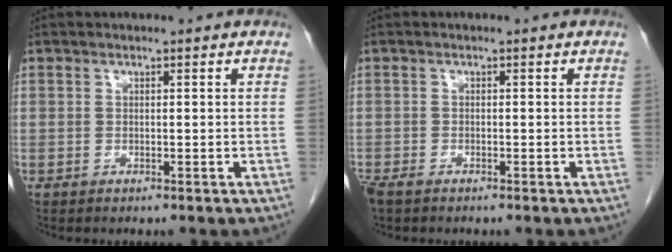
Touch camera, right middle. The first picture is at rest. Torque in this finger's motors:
{"motor_torque": [0.24, -0.10, 0.08, 0.02]}